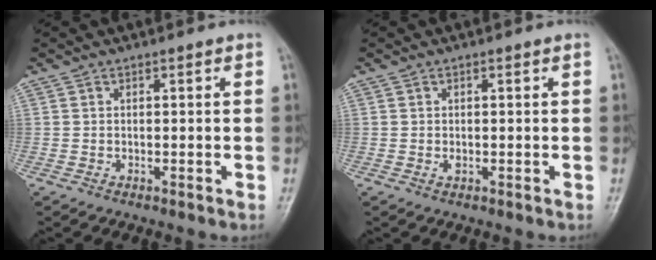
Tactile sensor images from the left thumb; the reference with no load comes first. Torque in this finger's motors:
{"motor_torque": [-0.02, -0.01, 0.12, 0.04, -0.01]}